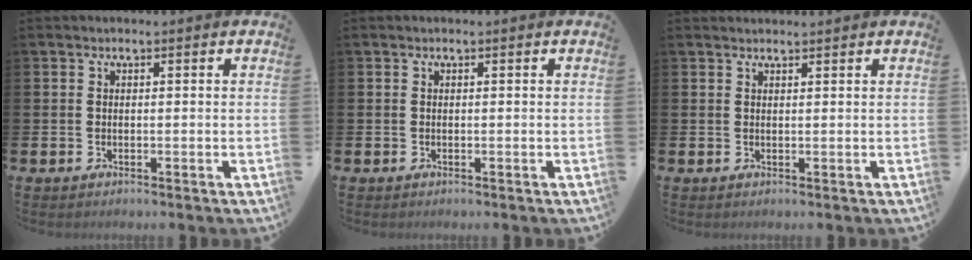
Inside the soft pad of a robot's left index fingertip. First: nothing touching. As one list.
[{"total": 0.0}, {"total": 0.9, "force": [0.9, 0.0, 0.1], "torque": [0.007, -0.003, 0.016]}]